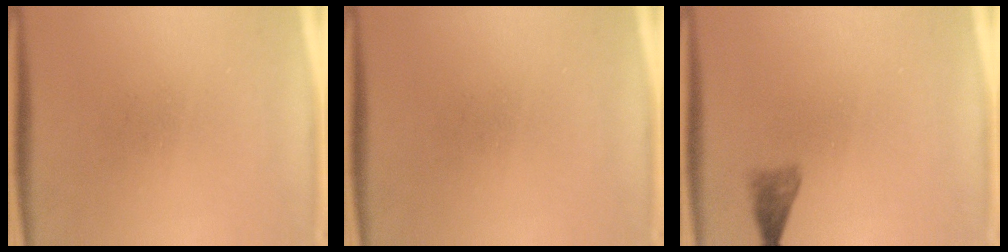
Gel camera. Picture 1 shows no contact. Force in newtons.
{"total": 0.0}
{"total": 1.9}